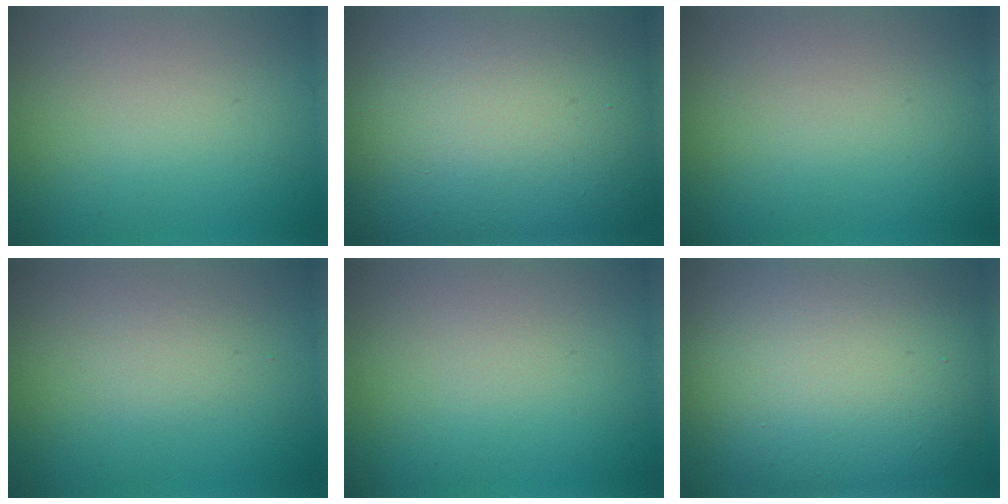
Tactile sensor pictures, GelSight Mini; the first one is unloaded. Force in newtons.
{"total": 24.9, "press": 24.9, "slide": 0.8}
{"total": 0.0}
{"total": 1.3, "press": 1.3, "slide": 0.0}
{"total": 0.0}
{"total": 14.1, "press": 14.1, "slide": 1.4}